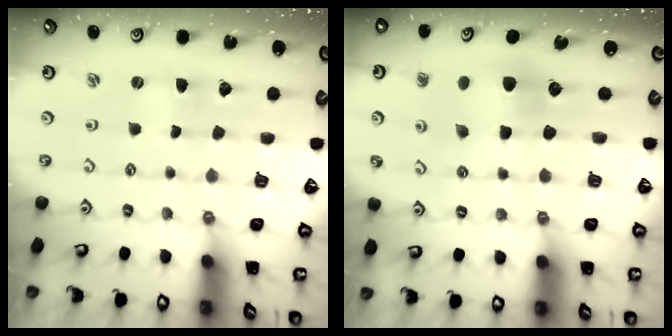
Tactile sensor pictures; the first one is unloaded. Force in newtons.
{"total": 6.5, "press": 6.5, "slide": 0.6}